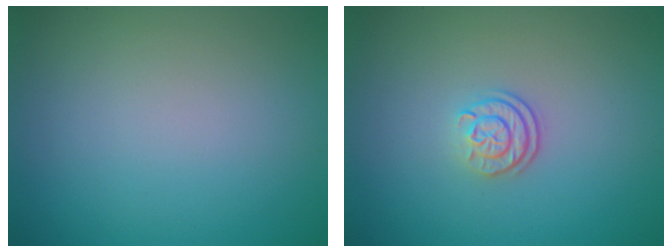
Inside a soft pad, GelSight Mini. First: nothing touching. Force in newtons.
{"total": 2.3, "press": 1.7, "slide": 1.5}